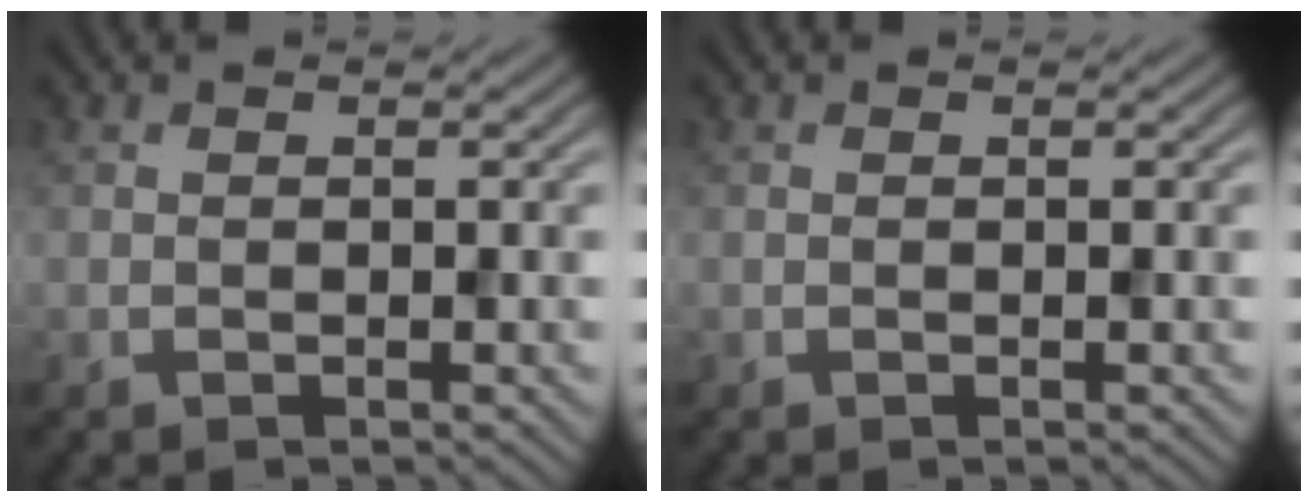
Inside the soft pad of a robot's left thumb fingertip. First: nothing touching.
{"total": 0.0}